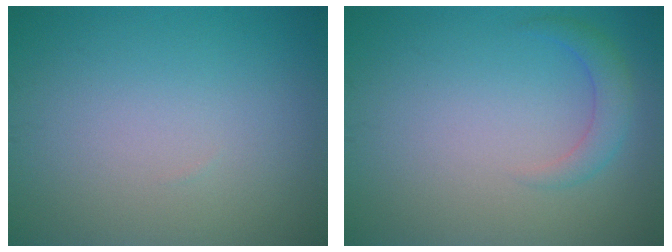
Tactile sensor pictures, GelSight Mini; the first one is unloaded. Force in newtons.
{"total": 2.0, "press": 2.0, "slide": 0.2}